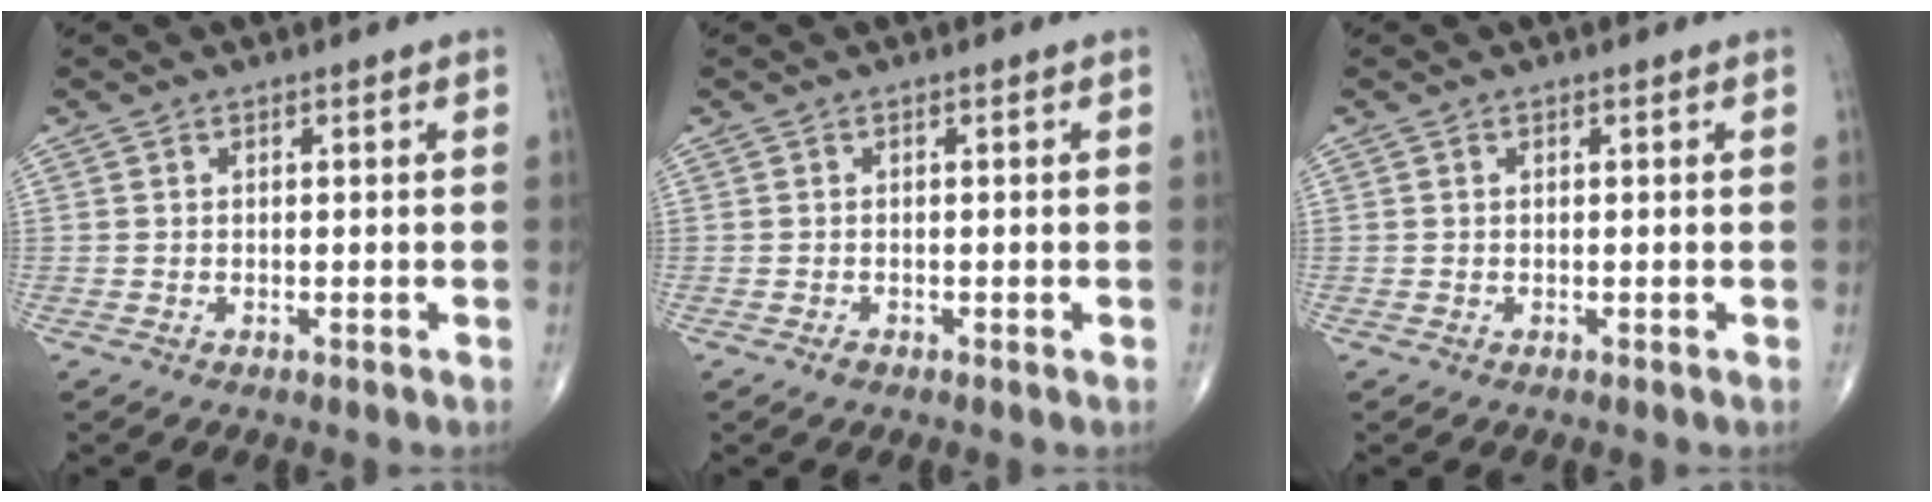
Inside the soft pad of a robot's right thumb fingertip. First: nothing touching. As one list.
[{"total": 0.7, "force": [-0.4, 0.4, 0.4], "torque": [-0.008, -0.001, -0.009]}, {"total": 0.0}]